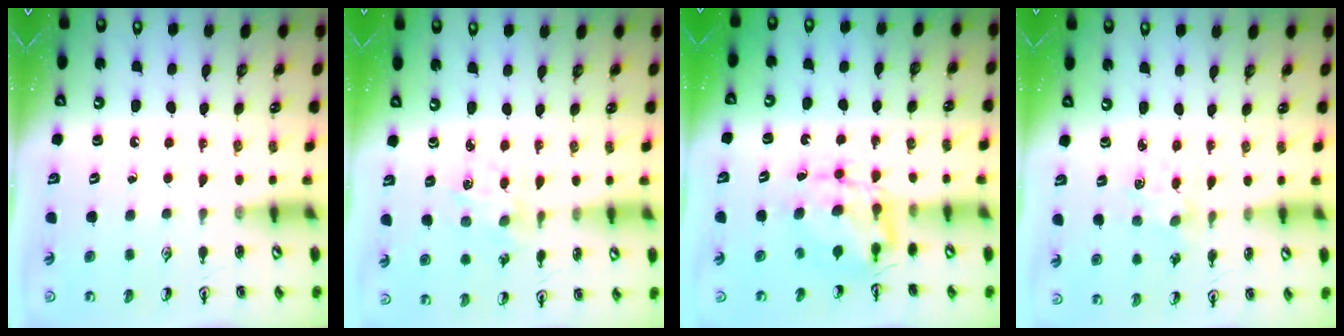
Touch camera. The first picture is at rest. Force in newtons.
{"total": 1.3, "press": 1.3, "slide": 0.2}
{"total": 7.0, "press": 6.9, "slide": 0.7}
{"total": 1.7, "press": 1.7, "slide": 0.1}